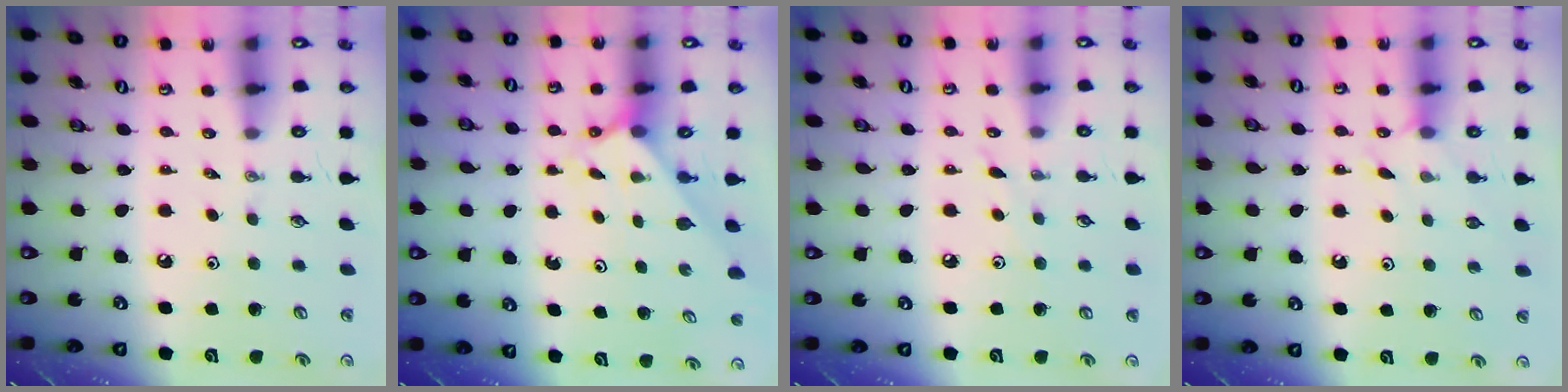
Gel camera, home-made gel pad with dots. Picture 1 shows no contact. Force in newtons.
{"total": 2.3, "press": 2.3, "slide": 0.2}
{"total": 2.7, "press": 2.7, "slide": 0.5}
{"total": 5.2, "press": 5.2, "slide": 0.6}